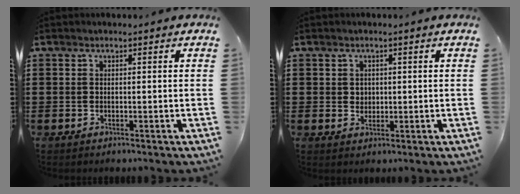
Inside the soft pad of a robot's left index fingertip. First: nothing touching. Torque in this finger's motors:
{"motor_torque": [0.24, 0.16, 0.13, 0.03]}